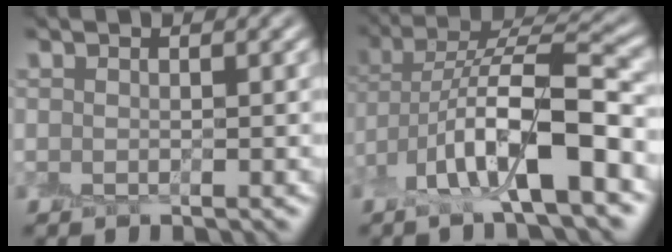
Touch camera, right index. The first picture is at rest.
{"total": 8.6, "force": [-3.2, 2.6, 7.6], "torque": [-0.135, 0.010, -0.060]}